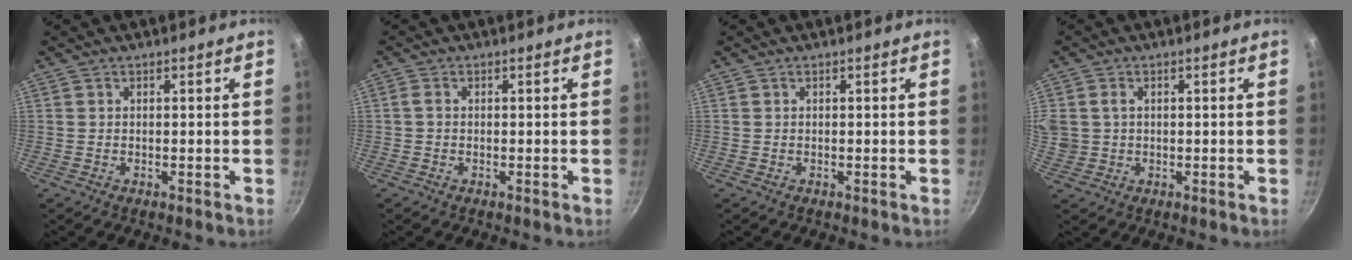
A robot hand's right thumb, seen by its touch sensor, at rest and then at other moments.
{"total": 1.1, "force": [-0.1, 0.8, 0.7], "torque": [-0.014, 0.005, -0.003]}
{"total": 0.0}
{"total": 5.3, "force": [1.0, 4.3, 2.8], "torque": [-0.052, 0.005, 0.025]}